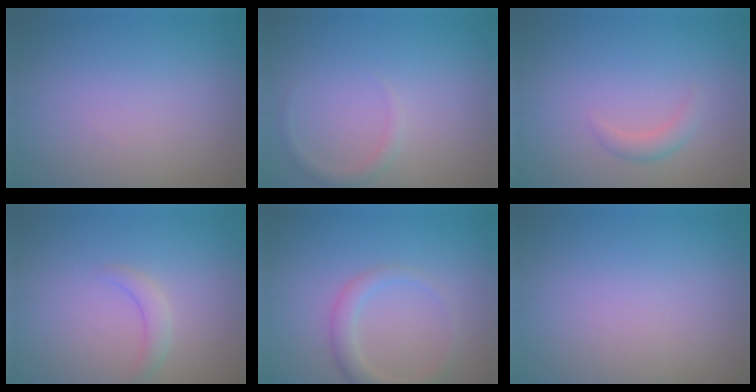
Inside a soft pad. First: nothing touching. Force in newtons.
{"total": 1.2, "press": 1.2, "slide": 0.0}
{"total": 1.3, "press": 1.3, "slide": 0.1}
{"total": 1.5, "press": 1.5, "slide": 0.3}
{"total": 2.5, "press": 2.5, "slide": 0.2}
{"total": 0.0}